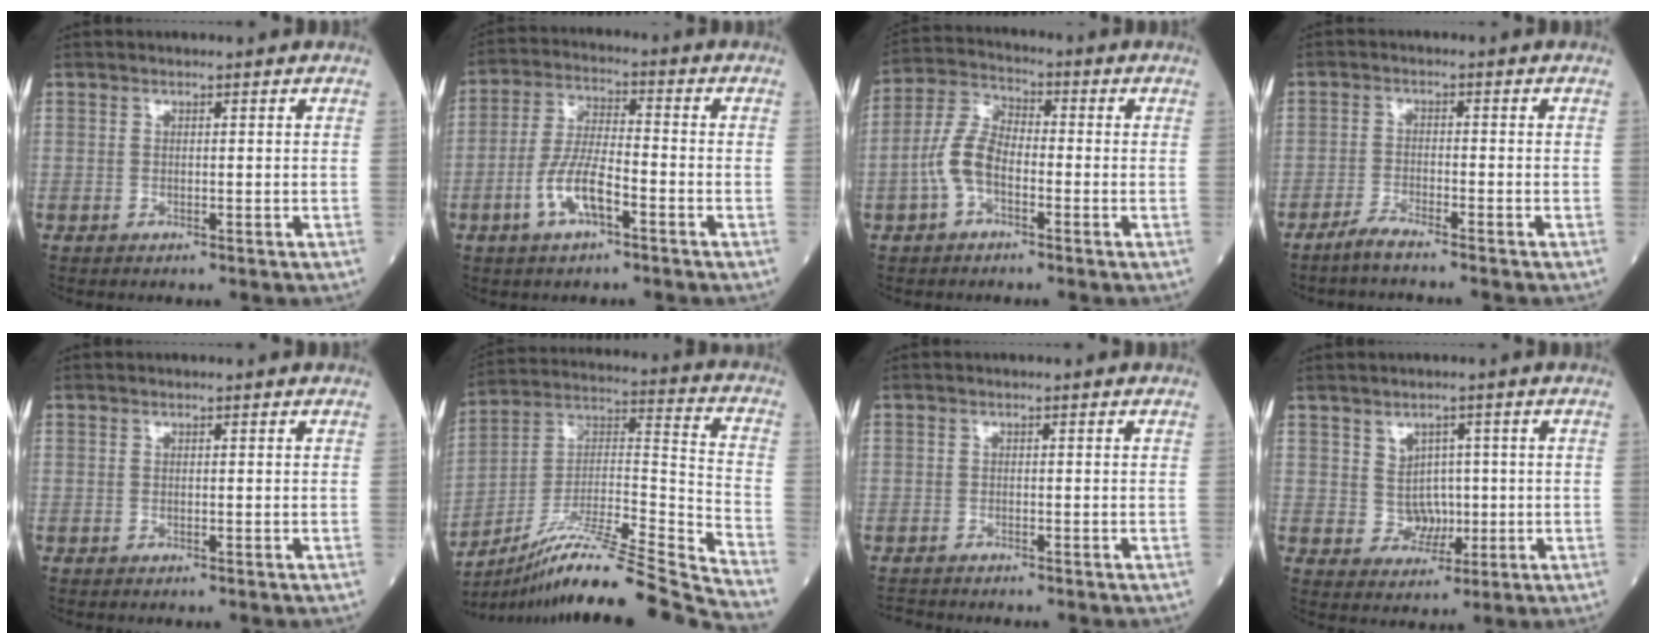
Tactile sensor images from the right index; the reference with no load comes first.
{"total": 7.8, "force": [-3.3, 2.3, 6.7], "torque": [-0.136, 0.003, -0.064]}
{"total": 7.1, "force": [-2.2, 3.6, 5.7], "torque": [-0.135, 0.016, -0.049]}
{"total": 3.3, "force": [-3.0, -0.4, 1.3], "torque": [-0.036, -0.008, -0.063]}
{"total": 0.0}
{"total": 24.1, "force": [-21.0, -2.0, 11.7], "torque": [-0.179, -0.002, -0.353]}
{"total": 1.6, "force": [-1.6, 0.2, -0.2], "torque": [0.002, -0.007, -0.030]}
{"total": 3.9, "force": [0.7, 3.7, 1.1], "torque": [-0.011, 0.006, 0.015]}